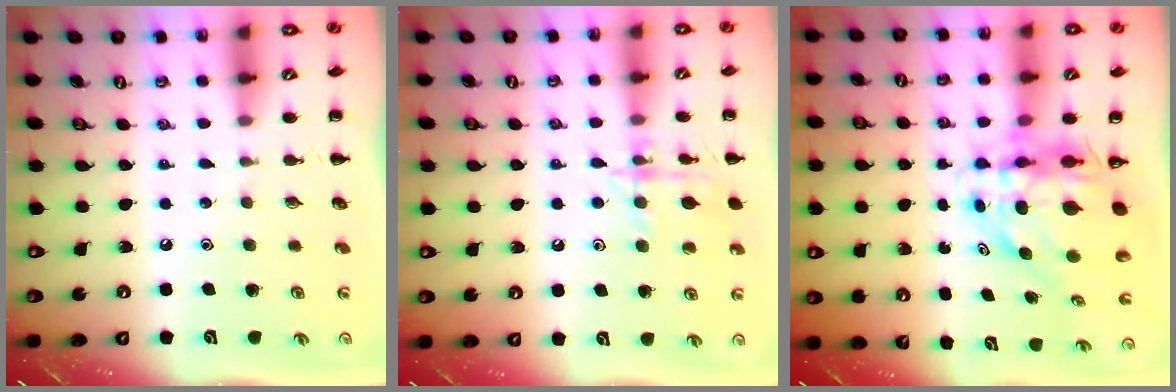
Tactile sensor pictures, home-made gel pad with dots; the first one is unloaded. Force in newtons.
{"total": 13.1, "press": 13.0, "slide": 1.1}
{"total": 9.2, "press": 8.8, "slide": 2.7}